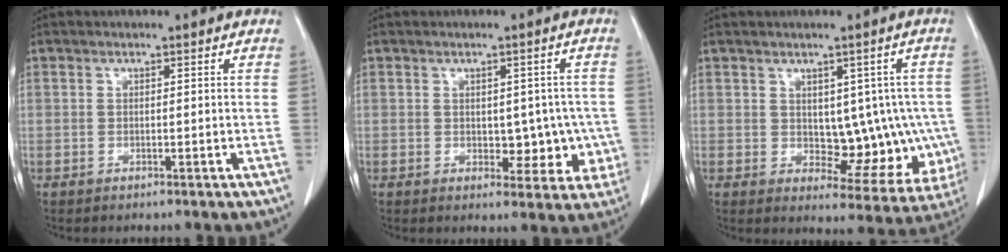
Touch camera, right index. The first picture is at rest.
{"total": 5.9, "force": [-0.5, 3.7, 4.5], "torque": [-0.035, 0.012, 0.001]}
{"total": 10.2, "force": [0.2, 5.9, 8.4], "torque": [-0.081, 0.013, 0.021]}